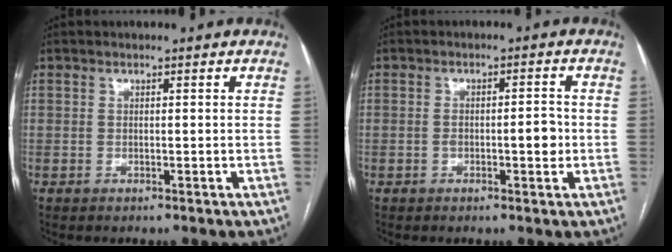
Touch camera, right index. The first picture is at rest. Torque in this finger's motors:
{"motor_torque": [0.54, -0.09, 0.16, 0.06]}